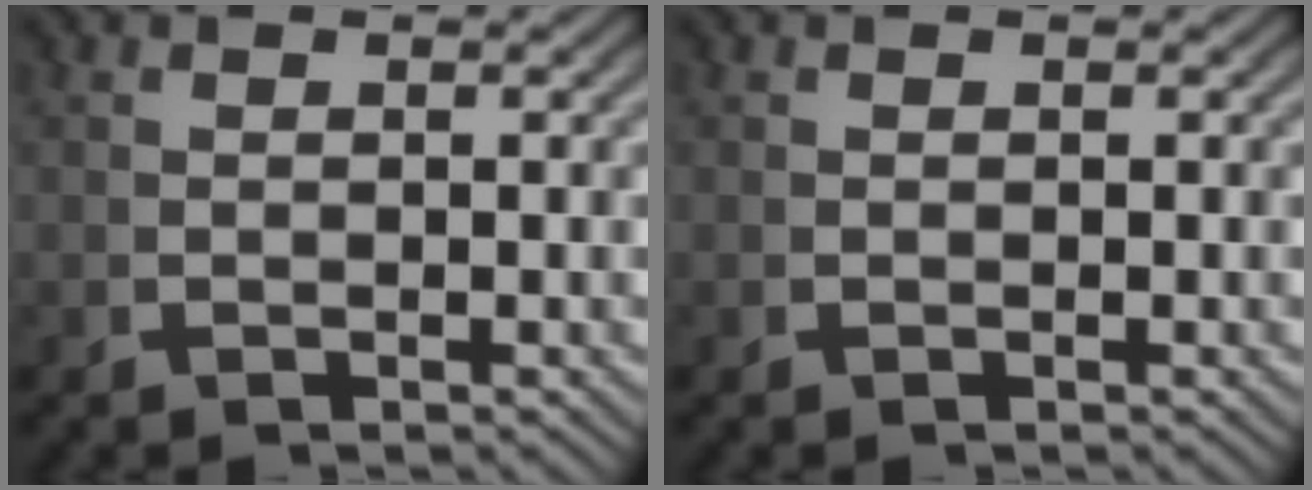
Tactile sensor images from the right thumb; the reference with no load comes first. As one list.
[{"total": 0.0}]